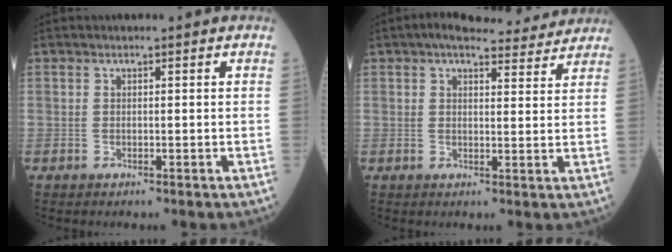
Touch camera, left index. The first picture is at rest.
{"total": 9.4, "force": [8.5, 2.4, 3.4], "torque": [-0.040, 0.016, 0.098]}